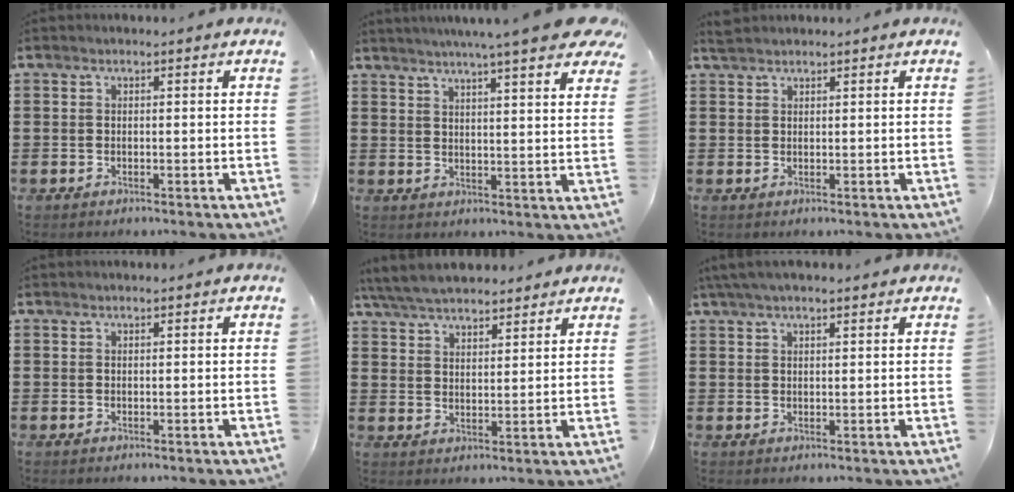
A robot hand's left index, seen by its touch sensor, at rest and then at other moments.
{"total": 6.6, "force": [5.6, -0.2, 3.5], "torque": [-0.072, -0.025, 0.092]}
{"total": 1.5, "force": [1.4, 0.3, 0.4], "torque": [-0.010, 0.001, 0.027]}
{"total": 0.0}
{"total": 6.1, "force": [5.8, 1.3, 1.6], "torque": [-0.053, -0.013, 0.107]}
{"total": 3.3, "force": [2.6, 0.7, 1.9], "torque": [-0.041, 0.004, 0.049]}